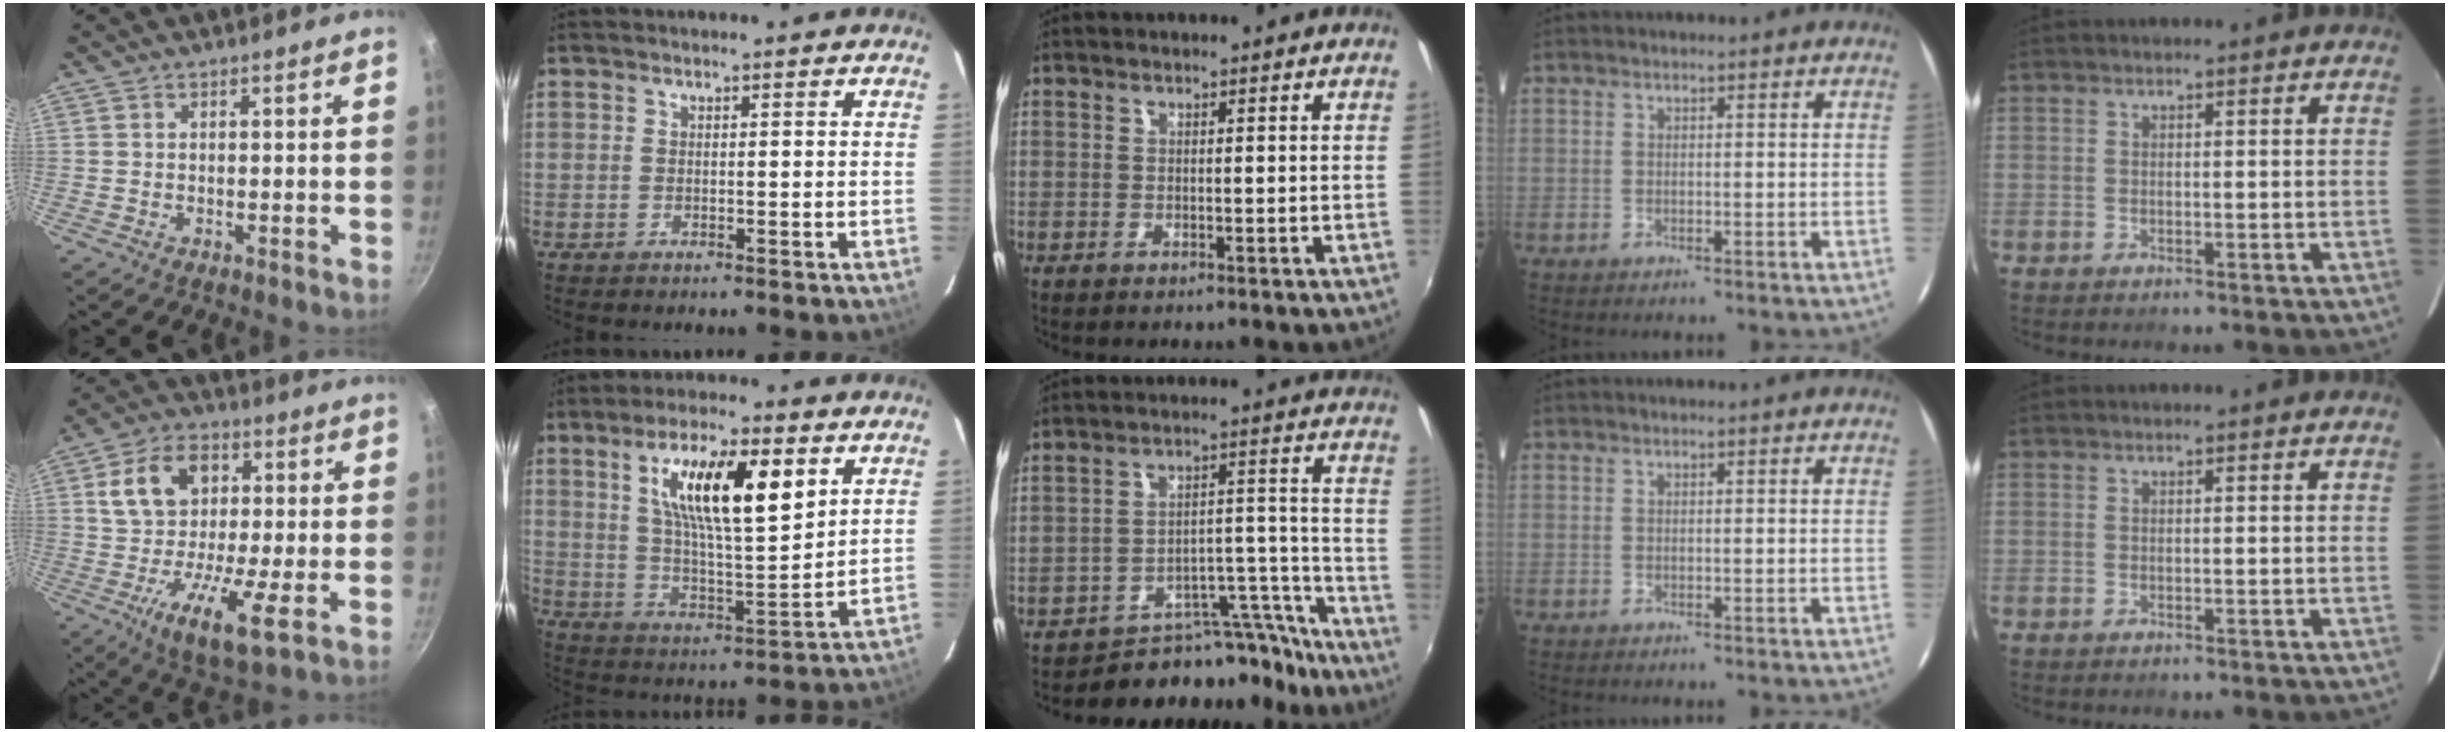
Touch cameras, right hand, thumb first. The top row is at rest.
{"thumb": {"total": 15.8, "force": [-1.0, 8.2, 13.4], "torque": [-0.210, 0.015, -0.031]}, "index": {"total": 16.9, "force": [6.9, 4.7, 14.6], "torque": [-0.246, 0.006, 0.122]}, "middle": {"total": 12.0, "force": [-11.2, 4.1, 1.0], "torque": [0.006, 0.060, -0.158]}}